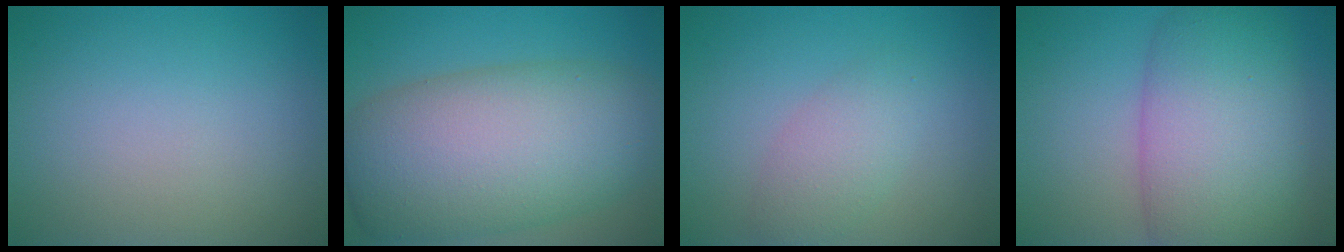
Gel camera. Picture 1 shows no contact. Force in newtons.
{"total": 12.8, "press": 12.8, "slide": 0.6}
{"total": 2.8, "press": 2.8, "slide": 0.1}
{"total": 10.9, "press": 10.9, "slide": 0.3}